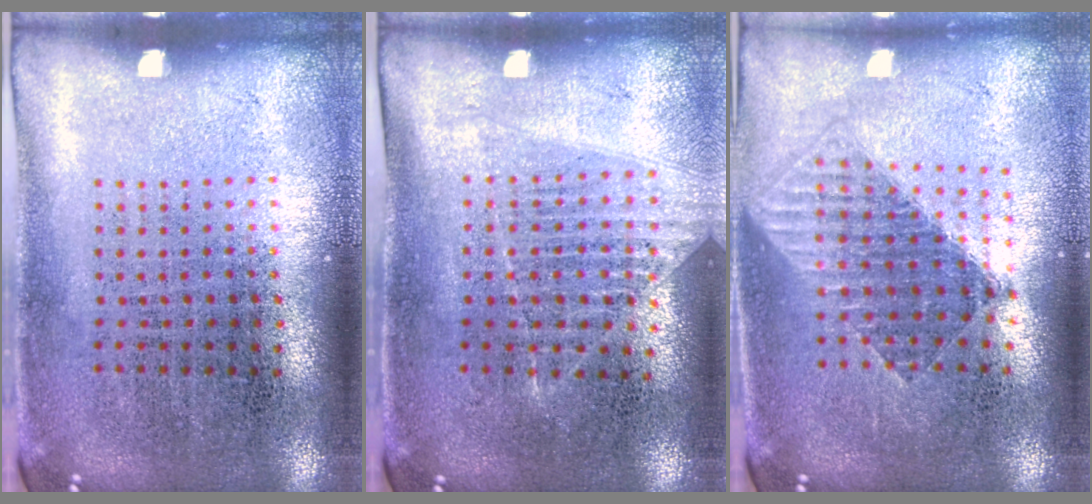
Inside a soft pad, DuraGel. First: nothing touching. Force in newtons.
{"total": 1.2, "press": 1.1, "slide": 0.4}
{"total": 1.5, "press": 1.3, "slide": 0.8}